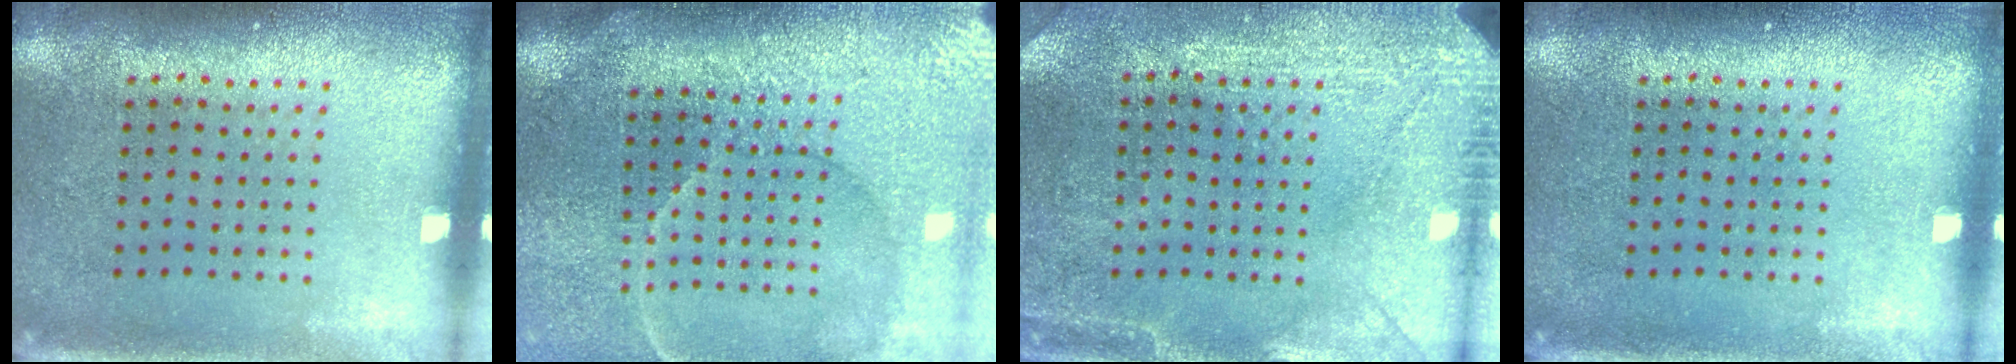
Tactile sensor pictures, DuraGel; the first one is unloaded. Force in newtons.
{"total": 4.1, "press": 3.7, "slide": 1.7}
{"total": 3.0, "press": 2.8, "slide": 1.0}
{"total": 0.0}